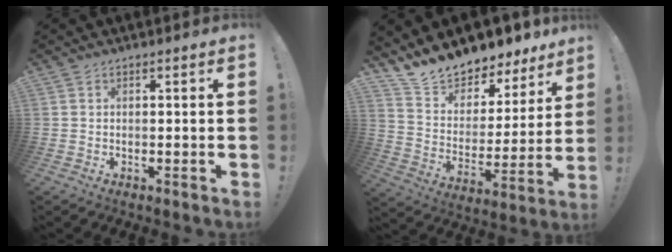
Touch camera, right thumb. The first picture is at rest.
{"total": 12.5, "force": [11.9, 3.5, 1.6], "torque": [-0.049, -0.113, 0.211]}